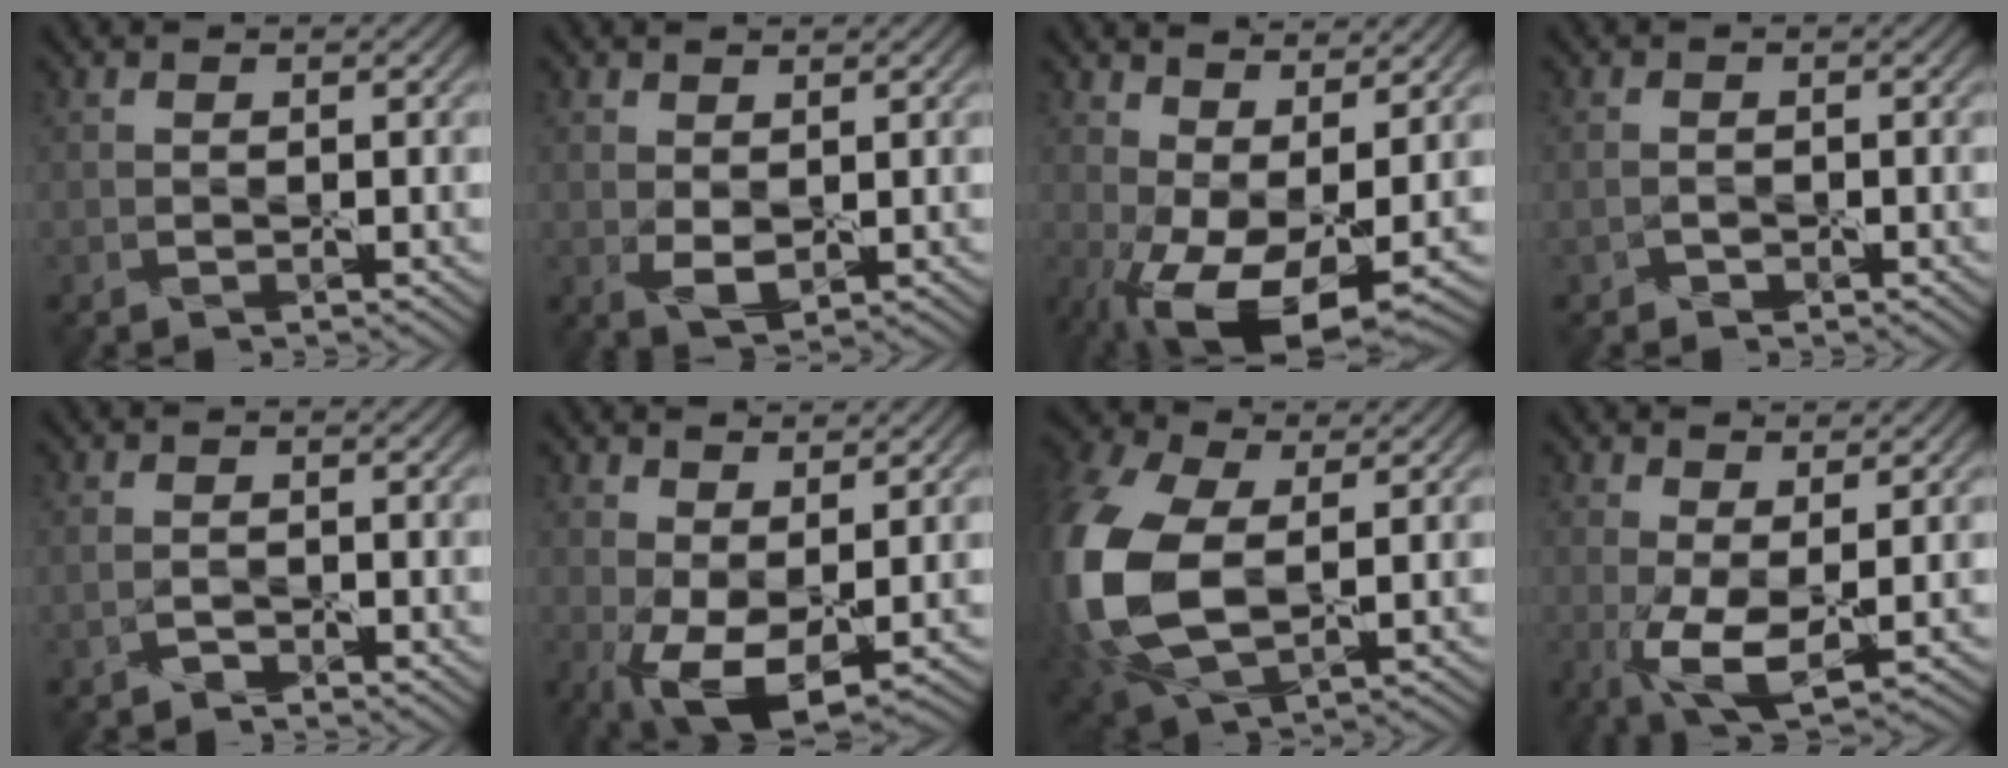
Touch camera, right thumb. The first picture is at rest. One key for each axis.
{"total": 2.3, "fx": 0.5, "fy": 1.3, "fz": 1.8, "tx": -0.043, "ty": -0.008, "tz": 0.016}
{"total": 11.9, "fx": -1.4, "fy": 5.5, "fz": 10.4, "tx": -0.200, "ty": -0.016, "tz": -0.014}
{"total": 1.0, "fx": -0.5, "fy": 0.8, "fz": 0.4, "tx": -0.008, "ty": -0.002, "tz": -0.010}
{"total": 1.3, "fx": -1.1, "fy": 0.5, "fz": 0.5, "tx": -0.013, "ty": 0.001, "tz": -0.024}
{"total": 7.8, "fx": 0.0, "fy": 3.7, "fz": 6.9, "tx": -0.145, "ty": -0.010, "tz": 0.002}
{"total": 16.8, "fx": 0.2, "fy": 10.7, "fz": 12.9, "tx": -0.355, "ty": -0.026, "tz": 0.010}
{"total": 5.9, "fx": 0.1, "fy": 2.3, "fz": 5.4, "tx": -0.121, "ty": -0.005, "tz": 0.004}